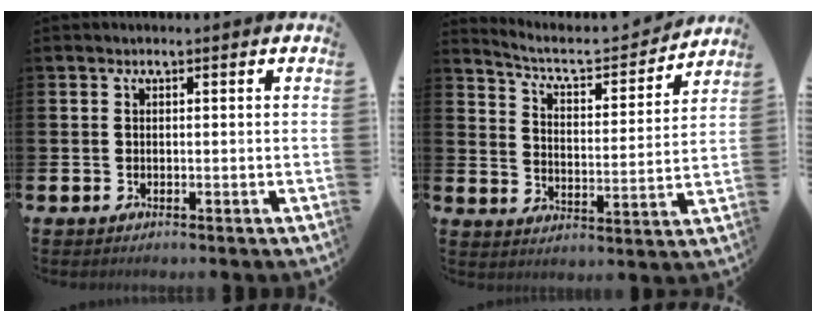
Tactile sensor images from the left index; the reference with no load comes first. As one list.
[{"total": 5.9, "force": [5.4, 1.3, 1.9], "torque": [-0.065, -0.041, 0.087]}]